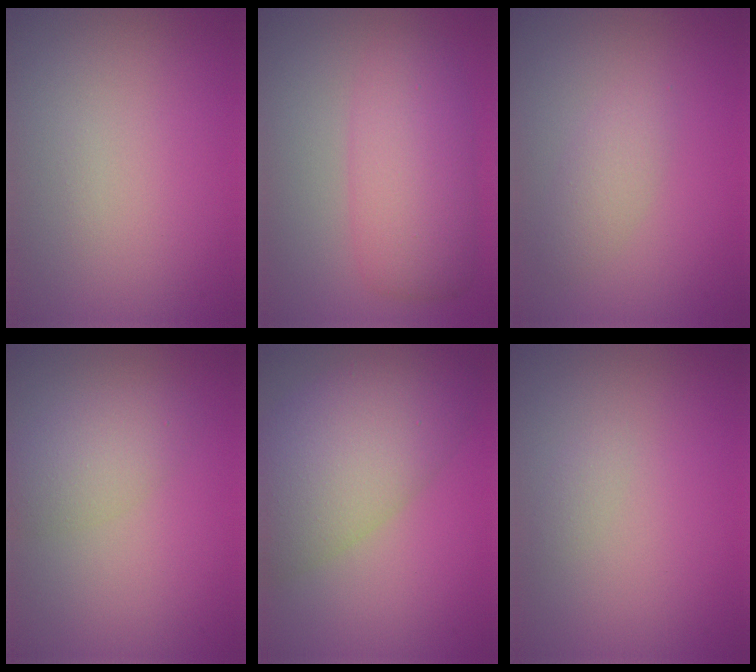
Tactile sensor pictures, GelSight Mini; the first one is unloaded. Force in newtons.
{"total": 5.8, "press": 5.8, "slide": 0.1}
{"total": 1.9, "press": 1.9, "slide": 0.1}
{"total": 3.0, "press": 3.0, "slide": 0.2}
{"total": 8.7, "press": 8.7, "slide": 0.2}
{"total": 0.6, "press": 0.6, "slide": 0.0}